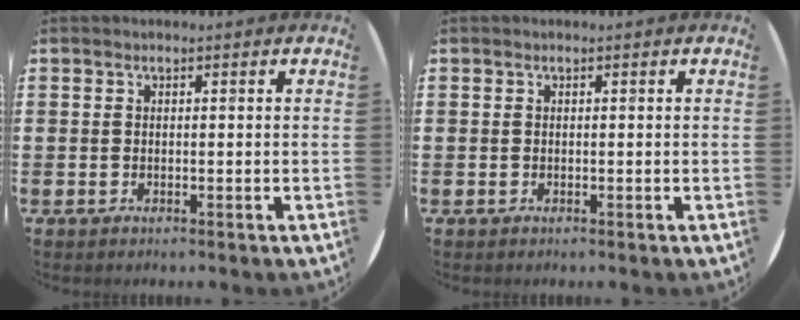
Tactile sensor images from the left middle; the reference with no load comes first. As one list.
[{"total": 0.0}]